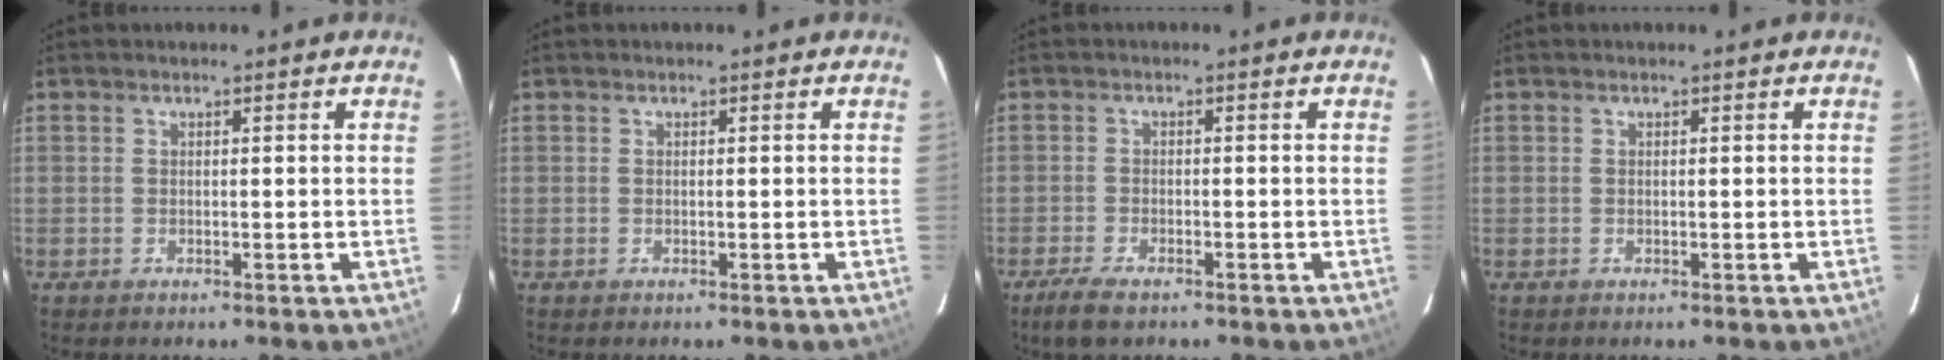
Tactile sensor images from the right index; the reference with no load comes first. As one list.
[{"total": 0.0}, {"total": 4.8, "force": [-3.7, 1.4, 2.8], "torque": [-0.075, -0.011, -0.068]}, {"total": 0.0}]